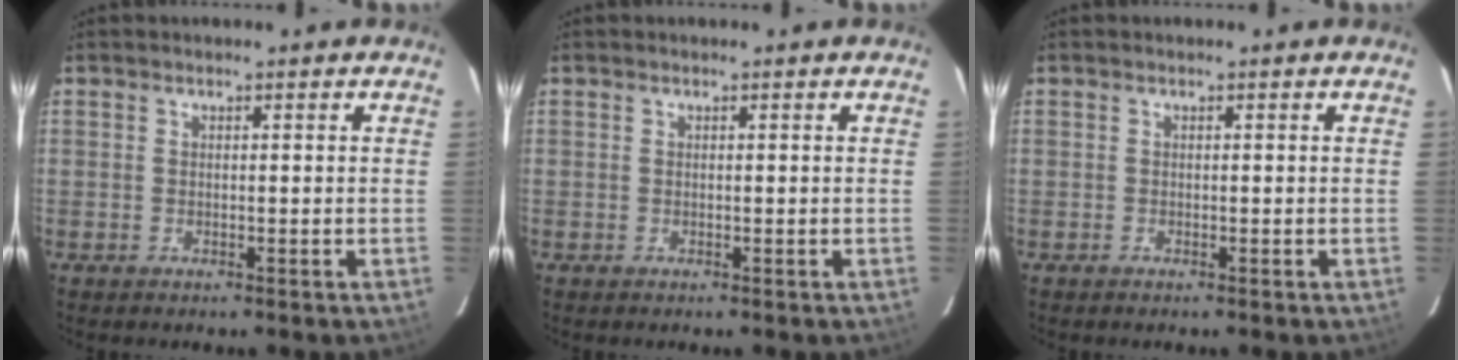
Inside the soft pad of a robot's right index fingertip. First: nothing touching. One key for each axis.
{"total": 0.0}
{"total": 0.0}